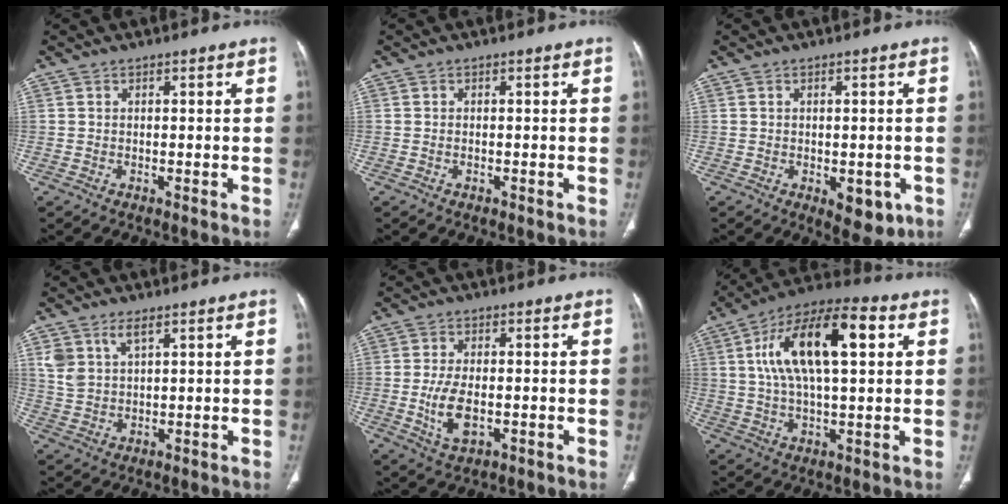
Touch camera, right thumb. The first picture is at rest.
{"total": 0.0}
{"total": 6.2, "force": [-2.2, 3.3, 4.9], "torque": [-0.043, 0.001, -0.015]}
{"total": 5.2, "force": [2.9, 2.4, 3.6], "torque": [-0.072, -0.011, 0.068]}
{"total": 6.8, "force": [-1.4, 3.5, 5.6], "torque": [-0.114, -0.003, -0.019]}
{"total": 18.5, "force": [4.8, 7.4, 16.3], "torque": [-0.284, 0.019, 0.075]}